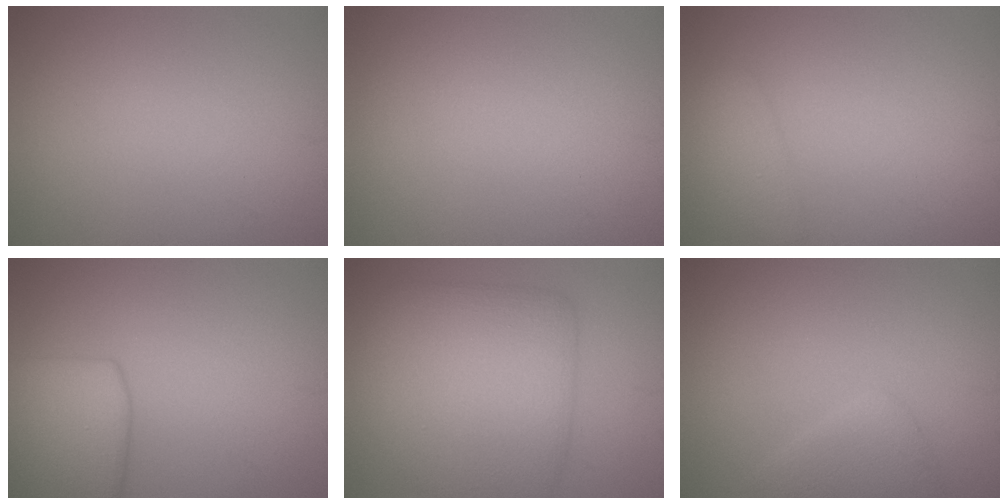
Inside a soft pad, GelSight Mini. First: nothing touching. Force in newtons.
{"total": 0.0}
{"total": 2.2, "press": 2.2, "slide": 0.1}
{"total": 6.4, "press": 6.4, "slide": 0.3}
{"total": 8.2, "press": 8.2, "slide": 0.2}
{"total": 2.3, "press": 2.3, "slide": 0.2}